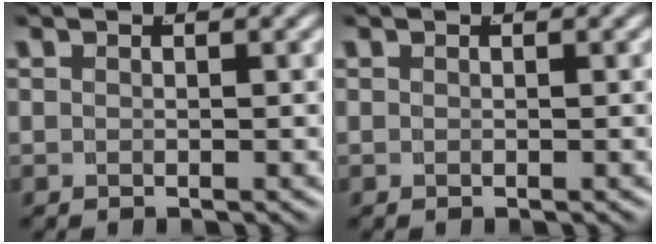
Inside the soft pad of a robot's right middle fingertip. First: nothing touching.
{"total": 0.0}